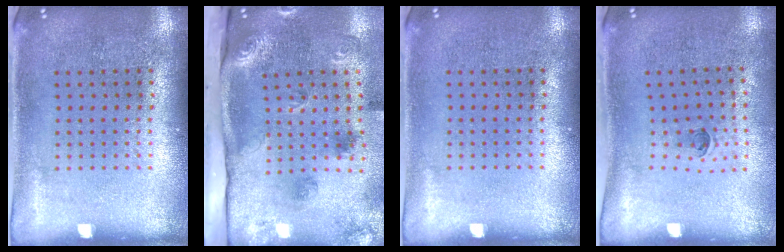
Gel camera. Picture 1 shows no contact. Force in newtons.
{"total": 3.0, "press": 2.0, "slide": 2.2}
{"total": 0.0}
{"total": 0.5, "press": 0.3, "slide": 0.4}